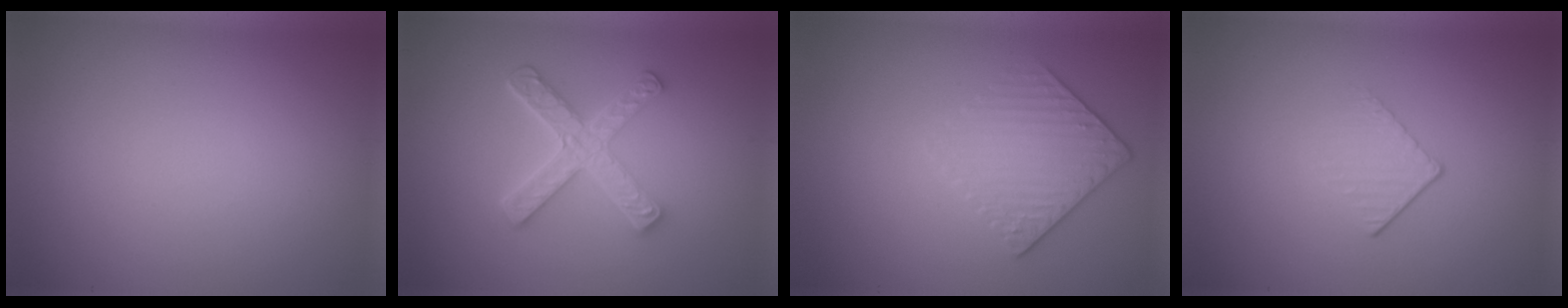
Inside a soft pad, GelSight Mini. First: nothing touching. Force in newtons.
{"total": 4.9, "press": 3.6, "slide": 3.3}
{"total": 3.6, "press": 2.6, "slide": 2.6}
{"total": 1.3, "press": 0.7, "slide": 1.1}